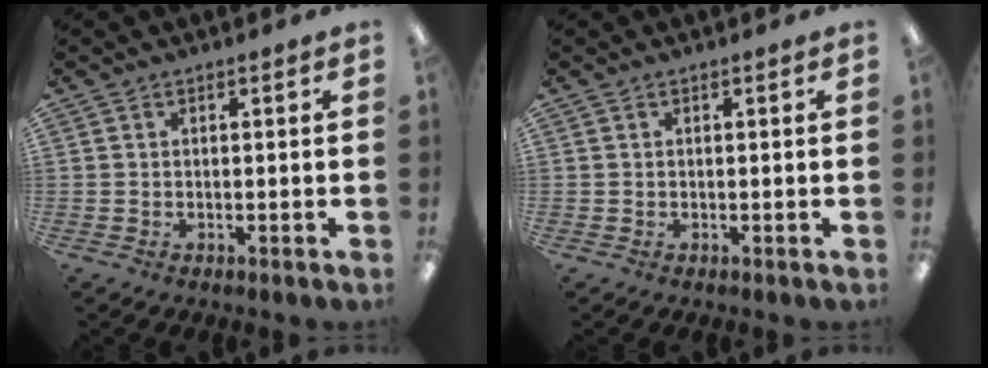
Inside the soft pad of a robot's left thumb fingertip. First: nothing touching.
{"total": 0.0}